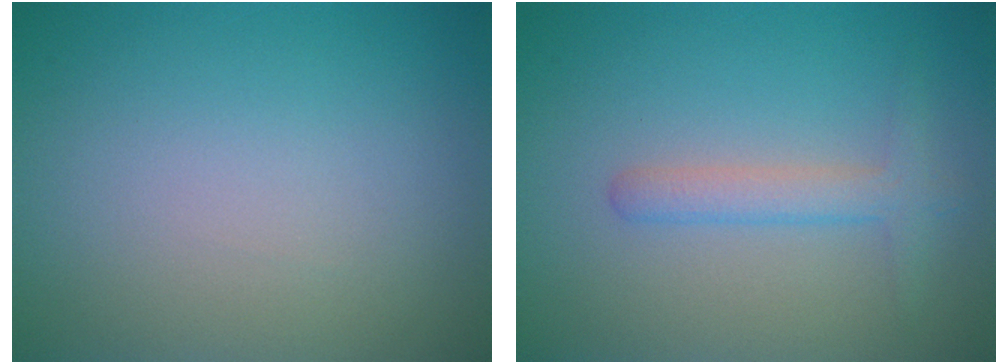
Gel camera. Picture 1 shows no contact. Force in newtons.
{"total": 2.2, "press": 2.2, "slide": 0.1}